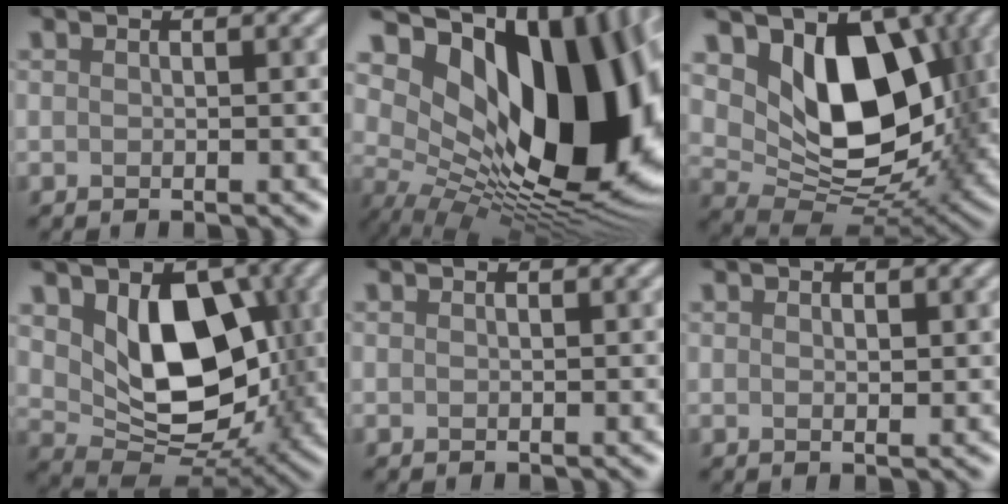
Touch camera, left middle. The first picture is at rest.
{"total": 17.8, "force": [4.4, 10.6, 13.6], "torque": [-0.213, -0.003, 0.087]}
{"total": 10.2, "force": [3.0, 6.5, 7.3], "torque": [-0.118, -0.024, 0.050]}
{"total": 9.2, "force": [1.8, 6.1, 6.7], "torque": [-0.121, -0.023, 0.041]}
{"total": 0.0}
{"total": 0.7, "force": [0.5, 0.2, 0.5], "torque": [-0.009, -0.002, 0.009]}